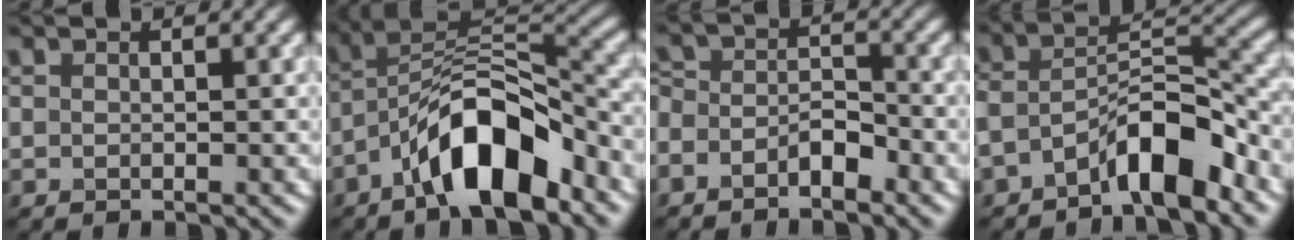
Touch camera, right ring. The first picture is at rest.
{"total": 9.3, "force": [-5.2, 3.4, 7.0], "torque": [-0.110, 0.020, -0.094]}
{"total": 3.2, "force": [-2.1, 1.4, 1.9], "torque": [-0.033, 0.009, -0.044]}
{"total": 6.6, "force": [-4.1, 2.1, 4.7], "torque": [-0.081, 0.012, -0.078]}